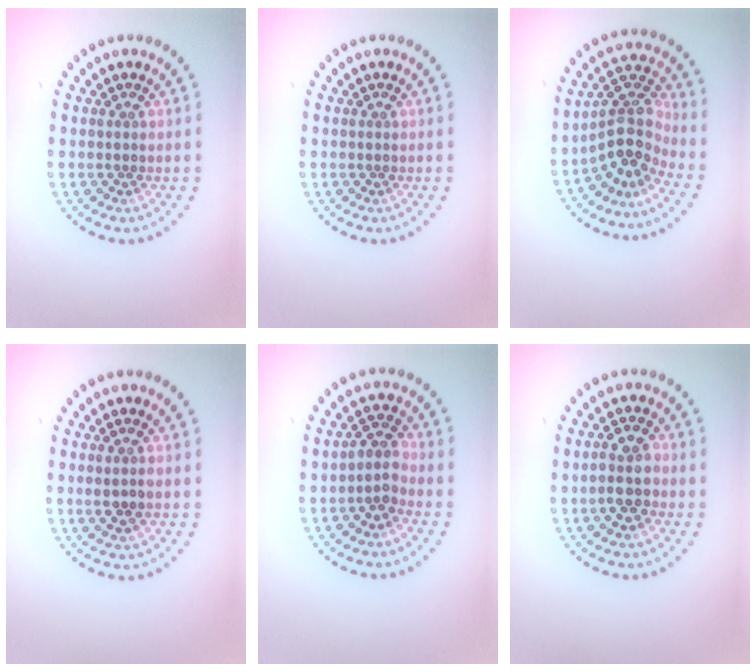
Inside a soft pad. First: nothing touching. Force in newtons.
{"total": 0.0}
{"total": 4.1, "press": 3.1, "slide": 2.8}
{"total": 1.7, "press": 1.6, "slide": 0.7}
{"total": 2.2, "press": 1.7, "slide": 1.5}
{"total": 2.7, "press": 2.6, "slide": 0.8}